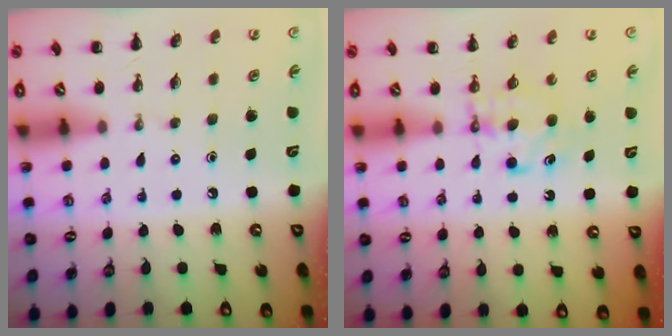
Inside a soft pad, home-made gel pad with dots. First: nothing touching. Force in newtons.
{"total": 5.2, "press": 5.1, "slide": 0.9}